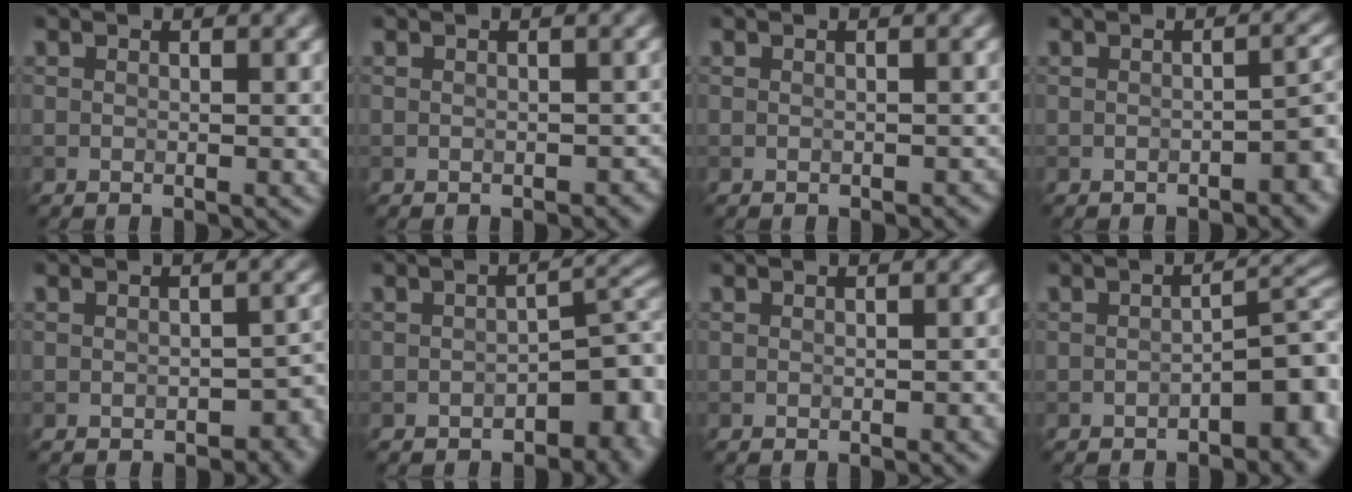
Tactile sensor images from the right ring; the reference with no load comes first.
{"total": 1.2, "force": [-0.5, 1.0, 0.6], "torque": [-0.007, -0.003, -0.006]}
{"total": 0.8, "force": [-0.3, 0.6, 0.3], "torque": [-0.002, -0.002, -0.003]}
{"total": 3.0, "force": [-1.4, 1.2, 2.3], "torque": [-0.028, 0.009, -0.022]}
{"total": 3.3, "force": [-1.3, 2.1, 2.2], "torque": [-0.013, -0.002, -0.015]}
{"total": 5.8, "force": [-2.2, 3.1, 4.4], "torque": [-0.038, 0.006, -0.033]}
{"total": 0.7, "force": [-0.2, 0.5, 0.5], "torque": [-0.009, 0.000, -0.003]}
{"total": 4.9, "force": [-1.6, 2.2, 4.1], "torque": [-0.045, 0.011, -0.025]}